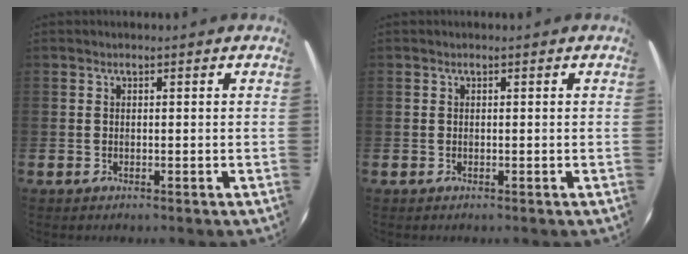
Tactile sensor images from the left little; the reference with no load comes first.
{"total": 0.0}